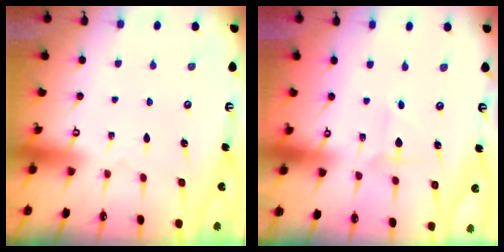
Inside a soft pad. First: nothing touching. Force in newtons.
{"total": 2.7, "press": 2.7, "slide": 0.2}